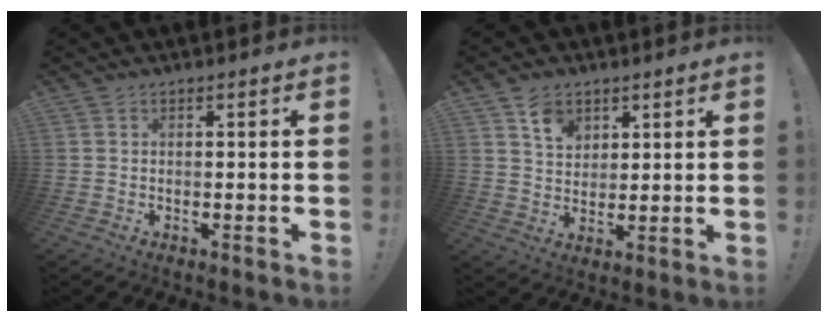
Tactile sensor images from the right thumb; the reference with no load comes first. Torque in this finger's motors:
{"motor_torque": [-0.12, -0.06, -0.48, 0.00, -0.01]}